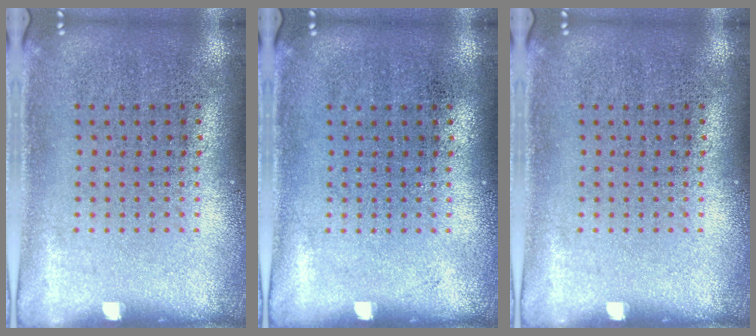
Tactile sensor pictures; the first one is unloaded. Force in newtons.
{"total": 0.0}
{"total": 0.0}